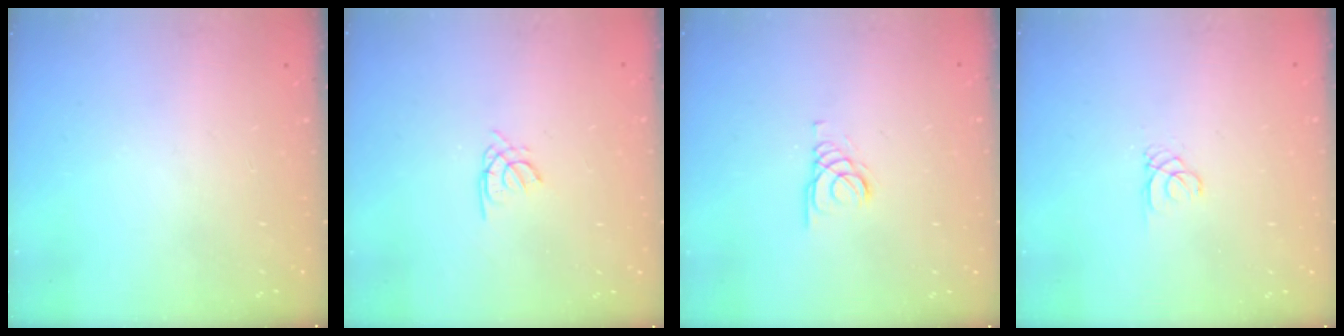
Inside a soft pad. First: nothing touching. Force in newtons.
{"total": 1.7, "press": 1.6, "slide": 0.4}
{"total": 1.4, "press": 1.3, "slide": 0.2}
{"total": 0.8, "press": 0.8, "slide": 0.1}